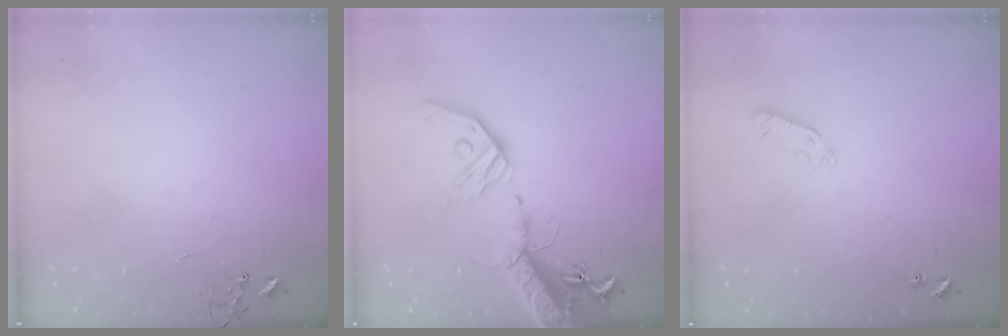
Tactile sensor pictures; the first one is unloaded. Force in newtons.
{"total": 20.5, "press": 20.0, "slide": 4.4}
{"total": 4.1, "press": 4.0, "slide": 0.7}